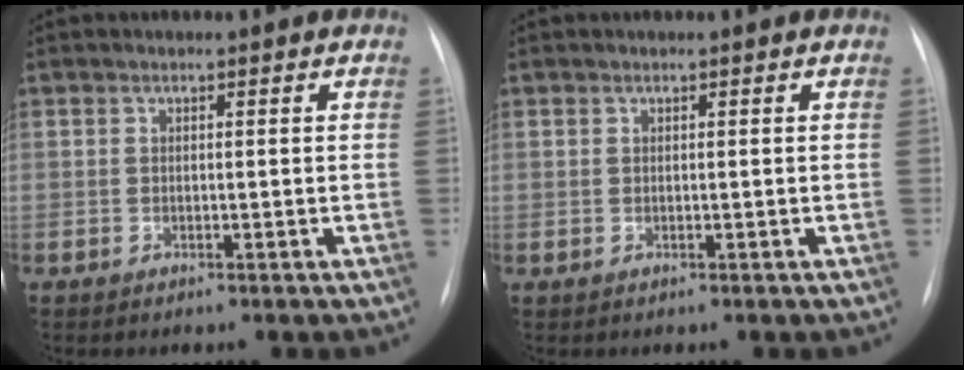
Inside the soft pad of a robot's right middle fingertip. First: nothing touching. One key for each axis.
{"total": 0.0}